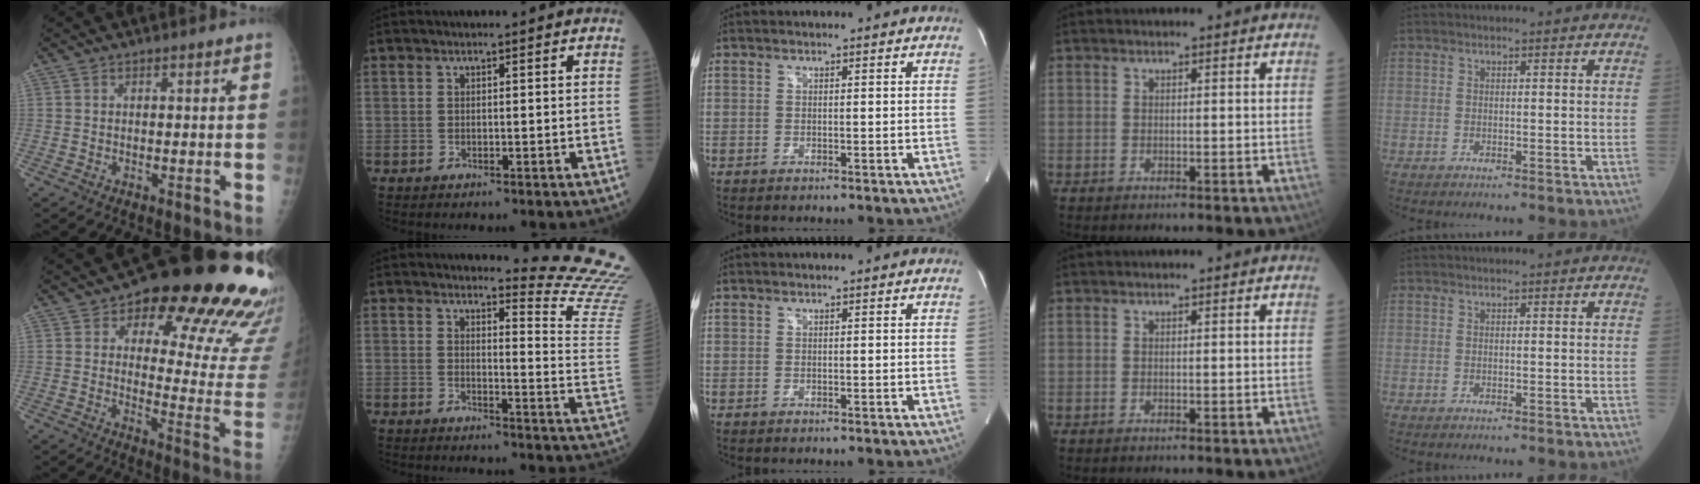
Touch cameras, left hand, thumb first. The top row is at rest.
{"thumb": {"total": 23.8, "force": [15.1, 9.9, 15.5], "torque": [-0.139, -0.074, 0.183]}, "index": {"total": 13.1, "force": [12.8, -2.6, 0.1], "torque": [-0.001, -0.175, 0.120]}}